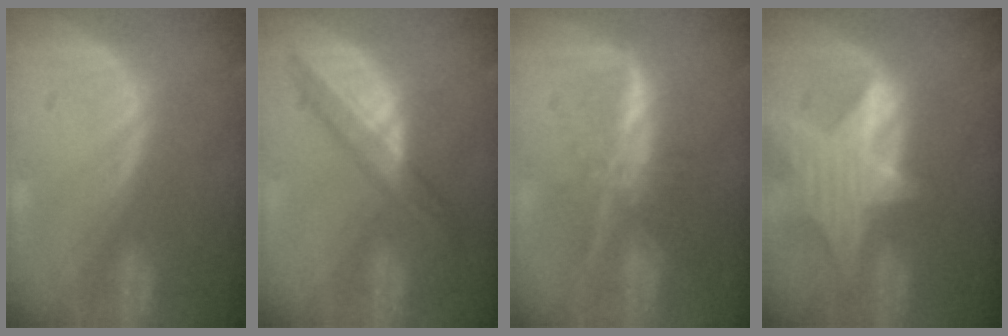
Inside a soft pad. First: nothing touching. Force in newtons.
{"total": 5.8, "press": 5.7, "slide": 0.9}
{"total": 7.8, "press": 6.5, "slide": 4.2}
{"total": 8.4, "press": 7.6, "slide": 3.5}